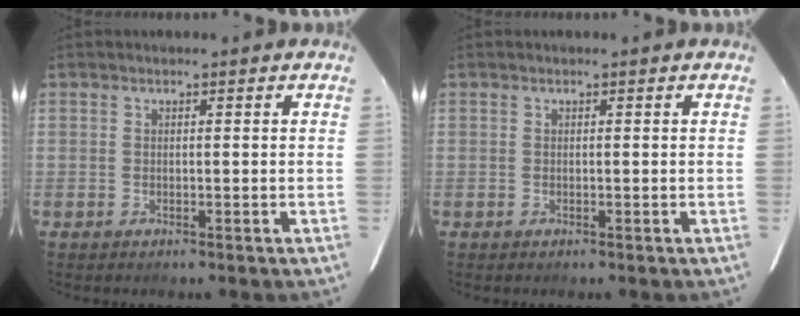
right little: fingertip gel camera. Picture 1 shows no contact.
{"total": 0.0}